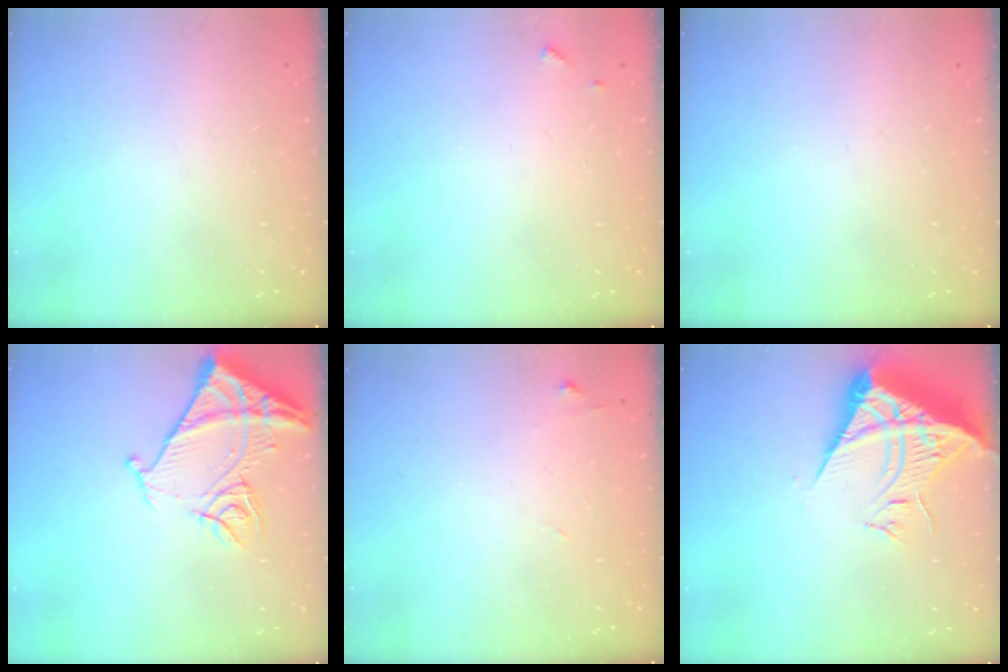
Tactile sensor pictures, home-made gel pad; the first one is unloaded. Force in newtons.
{"total": 5.1, "press": 5.1, "slide": 0.5}
{"total": 0.0}
{"total": 13.7, "press": 13.6, "slide": 1.4}
{"total": 7.4, "press": 7.4, "slide": 0.4}
{"total": 10.3, "press": 10.3, "slide": 1.2}